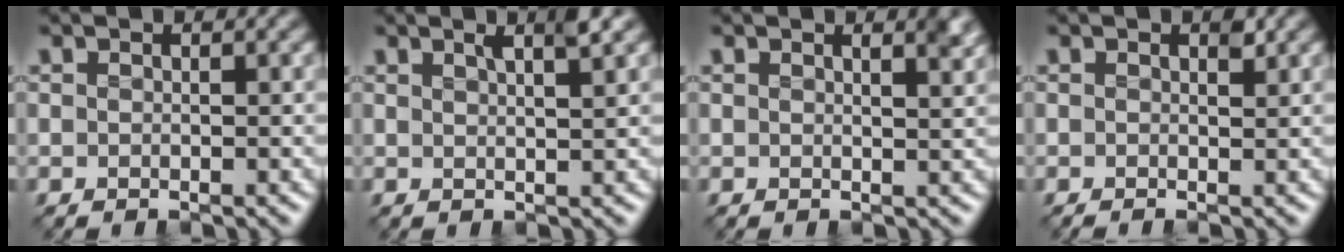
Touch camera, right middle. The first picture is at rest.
{"total": 2.3, "force": [1.3, 0.4, 1.9], "torque": [-0.017, 0.004, 0.012]}
{"total": 1.9, "force": [1.2, 0.6, 1.3], "torque": [-0.006, 0.000, 0.011]}
{"total": 0.8, "force": [0.1, 0.1, 0.8], "torque": [-0.011, -0.005, -0.001]}